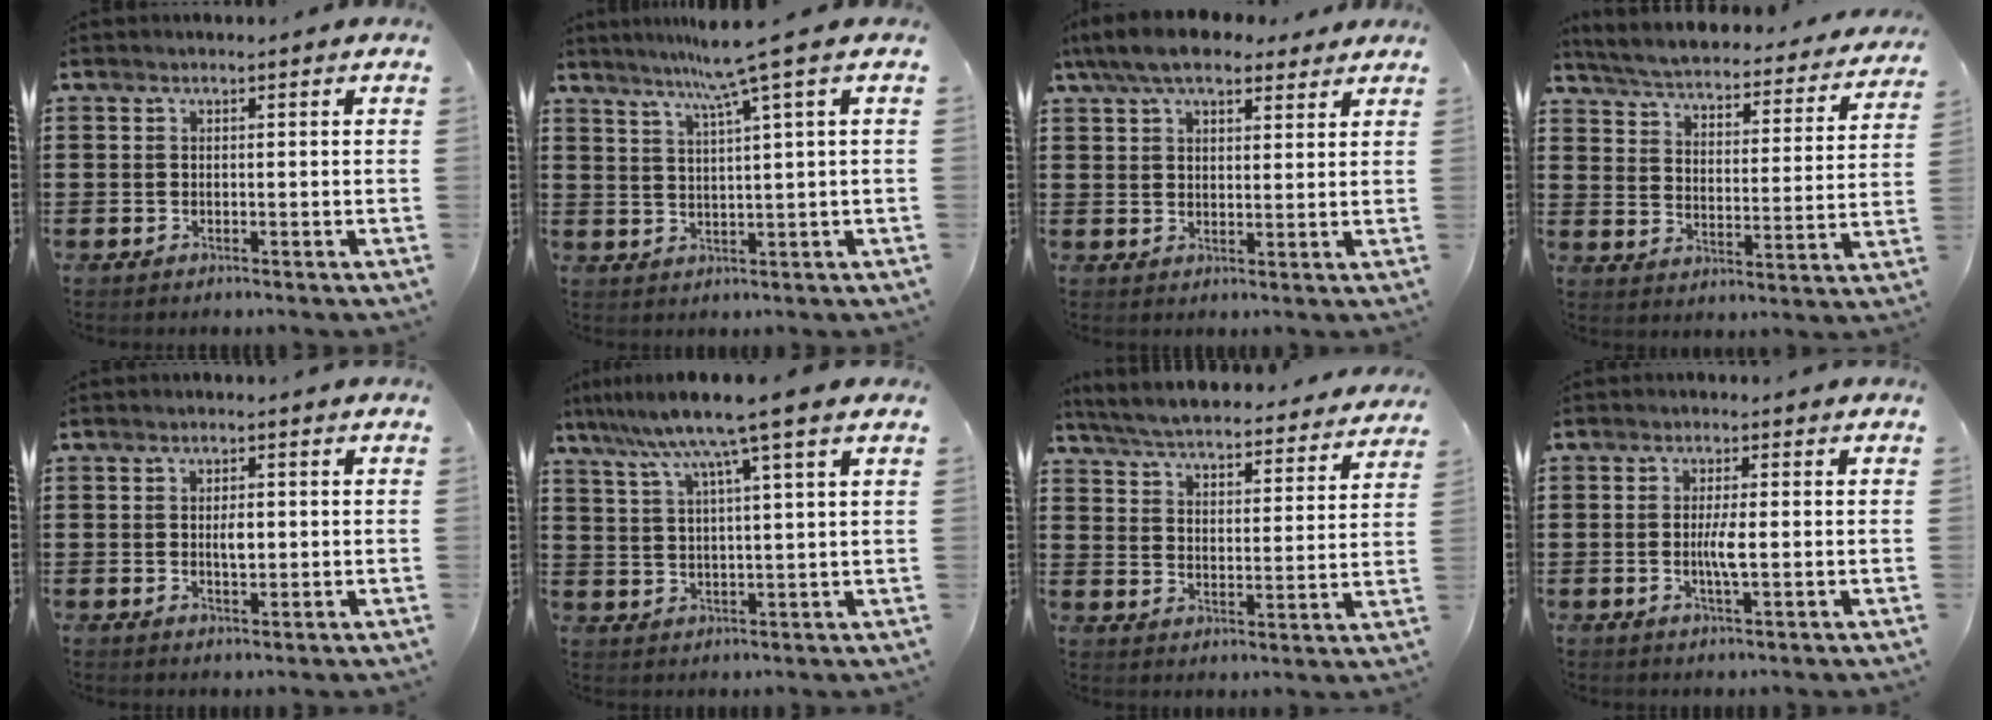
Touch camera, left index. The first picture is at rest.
{"total": 6.8, "force": [4.1, -1.1, 5.4], "torque": [-0.113, -0.005, 0.067]}
{"total": 7.7, "force": [6.0, 2.6, 4.0], "torque": [-0.096, -0.002, 0.112]}
{"total": 3.9, "force": [3.8, -0.2, 0.8], "torque": [-0.039, -0.036, 0.056]}
{"total": 2.3, "force": [0.1, 1.0, 2.1], "torque": [-0.034, 0.000, -0.001]}
{"total": 8.5, "force": [6.1, -0.4, 6.0], "torque": [-0.135, -0.019, 0.099]}
{"total": 5.1, "force": [5.1, -0.2, 0.9], "torque": [-0.045, -0.040, 0.083]}
{"total": 3.4, "force": [-0.3, 0.5, 3.4], "torque": [-0.069, -0.004, -0.009]}